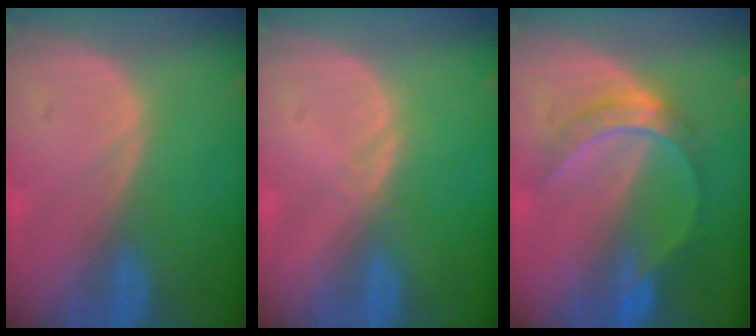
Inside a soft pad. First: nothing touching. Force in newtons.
{"total": 0.6, "press": 0.6, "slide": 0.1}
{"total": 5.8, "press": 5.6, "slide": 1.2}